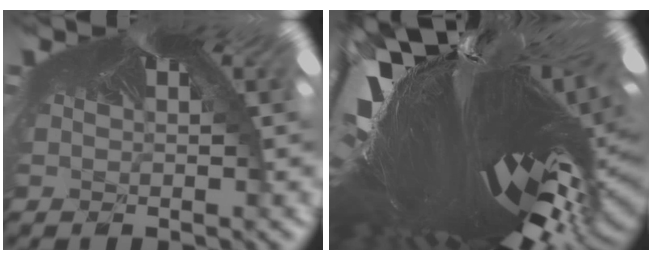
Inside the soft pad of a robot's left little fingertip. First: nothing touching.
{"total": 5.9, "force": [-4.5, -0.9, 3.7], "torque": [-0.111, -0.113, -0.015]}